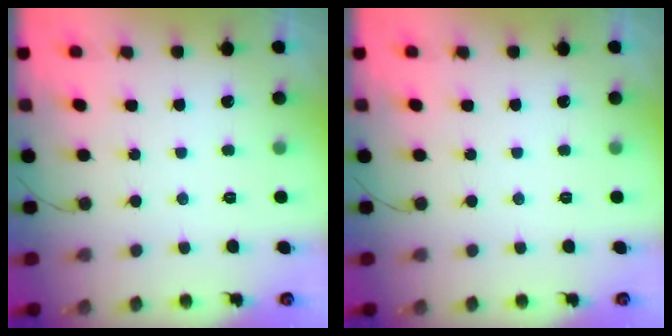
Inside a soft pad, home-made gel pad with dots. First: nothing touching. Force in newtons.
{"total": 0.0}